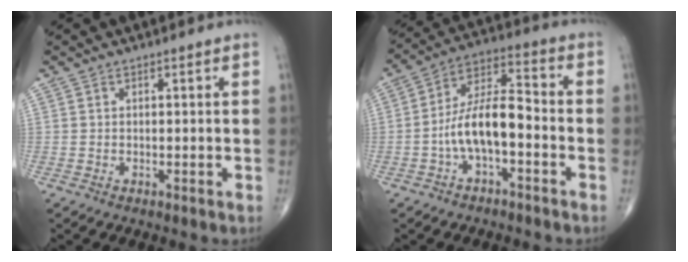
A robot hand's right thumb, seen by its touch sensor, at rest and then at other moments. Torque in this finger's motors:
{"motor_torque": [1.68, 1.49, 1.30, -0.51, 0.12]}